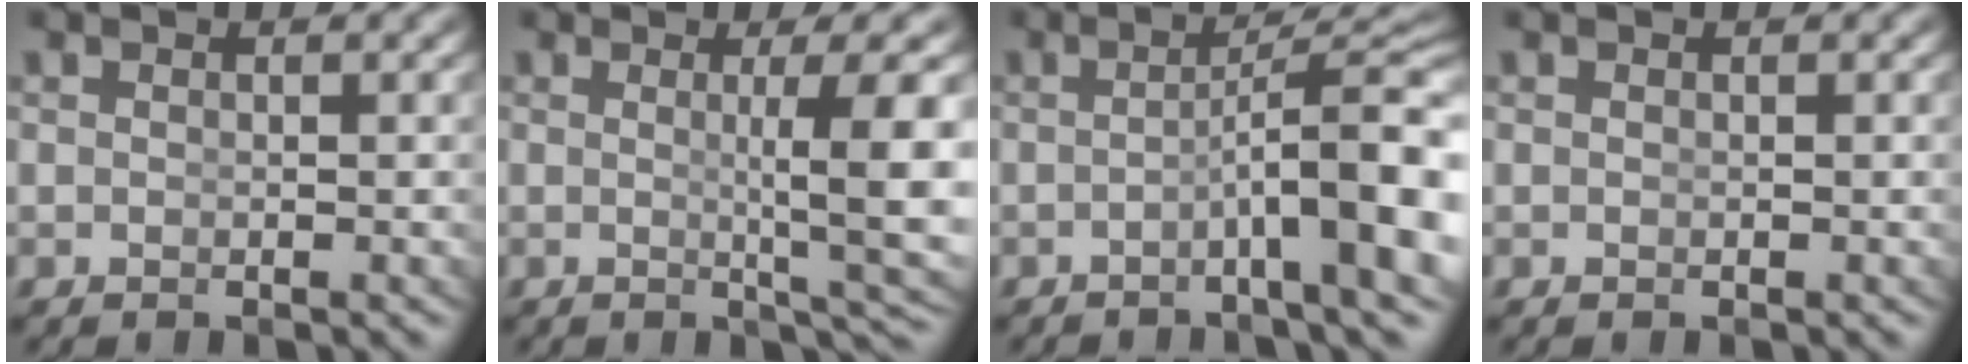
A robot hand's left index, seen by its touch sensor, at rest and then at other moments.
{"total": 5.8, "force": [0.2, 0.2, 5.7], "torque": [-0.076, -0.006, 0.008]}
{"total": 7.2, "force": [-2.8, 1.1, 6.6], "torque": [-0.083, 0.003, -0.041]}
{"total": 0.0}